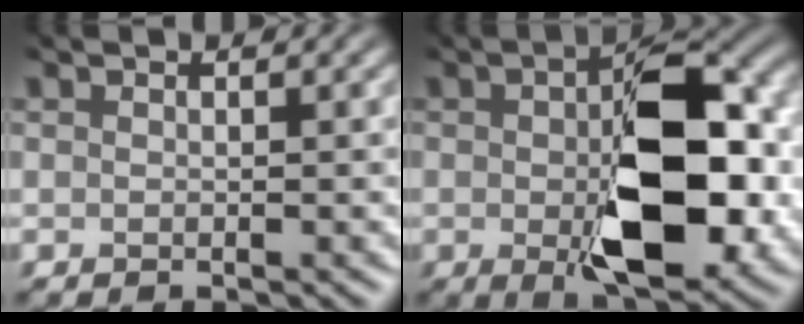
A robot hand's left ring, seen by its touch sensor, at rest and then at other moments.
{"total": 11.9, "force": [-1.5, 5.8, 10.3], "torque": [-0.148, -0.011, -0.016]}